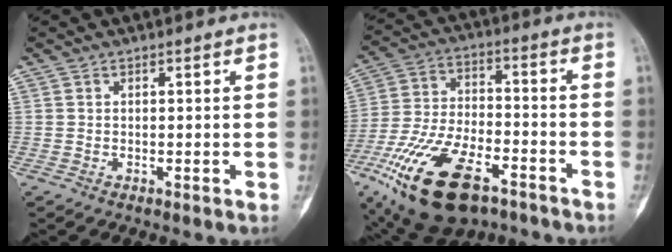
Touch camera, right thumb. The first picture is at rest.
{"total": 21.5, "force": [-11.5, 10.1, 15.0], "torque": [-0.314, 0.032, -0.201]}